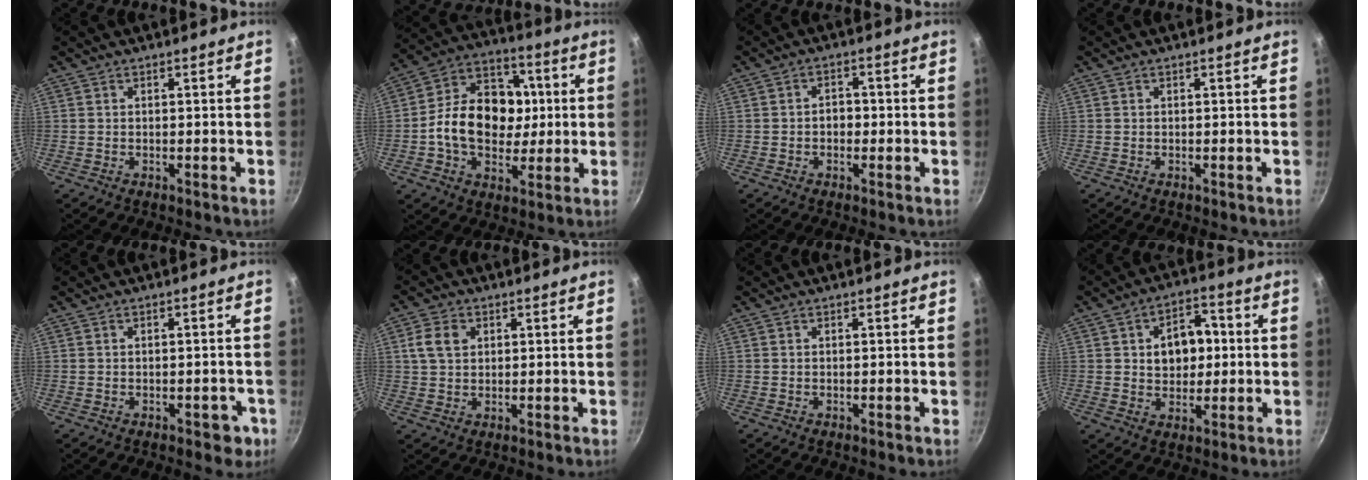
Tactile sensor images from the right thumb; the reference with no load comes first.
{"total": 18.0, "force": [-0.3, 13.6, 11.9], "torque": [-0.158, 0.026, -0.019]}
{"total": 3.0, "force": [-0.4, 2.3, 1.9], "torque": [-0.012, 0.012, -0.009]}
{"total": 0.0}
{"total": 3.3, "force": [-1.4, 2.0, 2.2], "torque": [-0.005, 0.020, -0.005]}
{"total": 5.3, "force": [1.6, 4.0, 3.2], "torque": [-0.047, 0.003, 0.027]}
{"total": 0.0}
{"total": 10.0, "force": [1.2, 7.2, 6.9], "torque": [-0.064, 0.009, 0.016]}